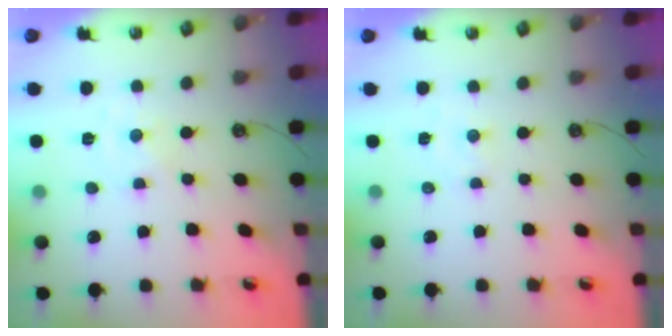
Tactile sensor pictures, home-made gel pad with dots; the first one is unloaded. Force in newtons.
{"total": 3.4, "press": 3.4, "slide": 0.6}